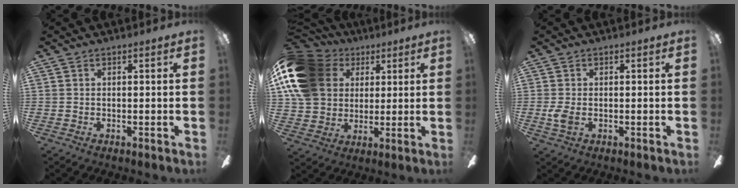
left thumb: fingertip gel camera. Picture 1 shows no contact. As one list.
[{"total": 20.5, "force": [5.8, 16.0, 11.4], "torque": [-0.247, 0.001, 0.109]}, {"total": 3.6, "force": [-0.8, 2.0, 2.9], "torque": [-0.069, -0.005, -0.016]}]